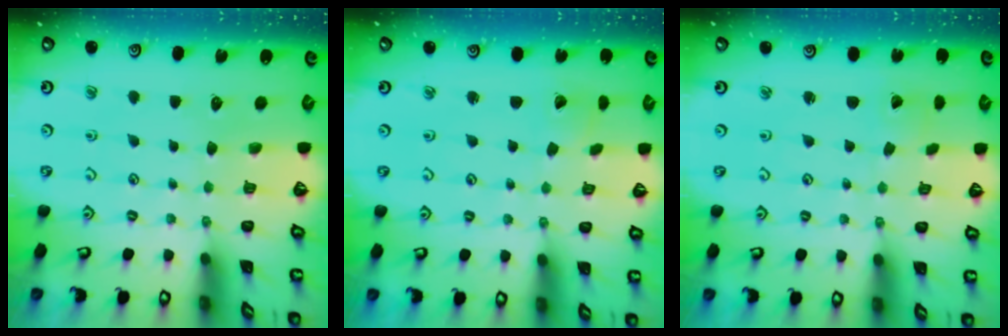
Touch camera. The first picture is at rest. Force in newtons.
{"total": 2.0, "press": 2.0, "slide": 0.2}
{"total": 0.5, "press": 0.5, "slide": 0.1}